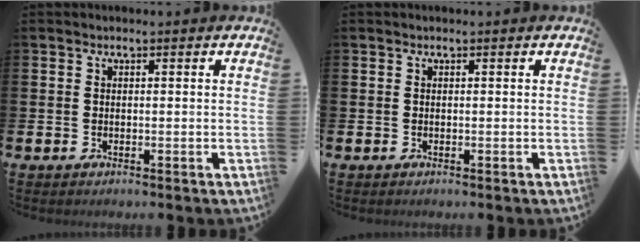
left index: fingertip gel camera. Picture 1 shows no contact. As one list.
[{"total": 0.0}]